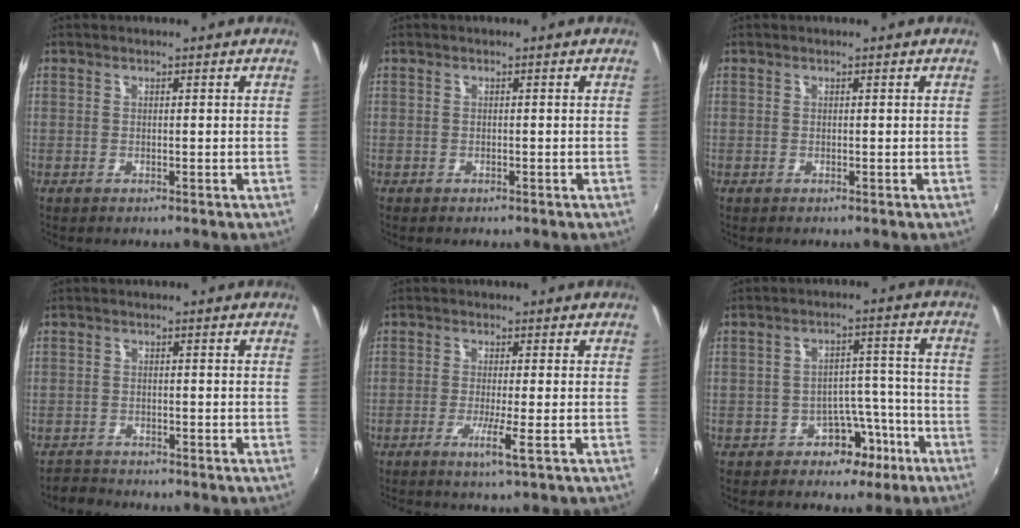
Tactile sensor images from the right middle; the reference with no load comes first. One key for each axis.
{"total": 0.5, "fx": -0.4, "fy": 0.4, "fz": 0.1, "tx": -0.005, "ty": -0.001, "tz": -0.005}
{"total": 0.0}
{"total": 2.3, "fx": -2.2, "fy": 0.6, "fz": -0.3, "tx": -0.004, "ty": 0.002, "tz": -0.045}
{"total": 3.5, "fx": -1.4, "fy": -0.9, "fz": 3.0, "tx": -0.065, "ty": -0.009, "tz": -0.029}
{"total": 6.8, "fx": -4.3, "fy": 4.7, "fz": 2.6, "tx": -0.035, "ty": 0.035, "tz": -0.050}